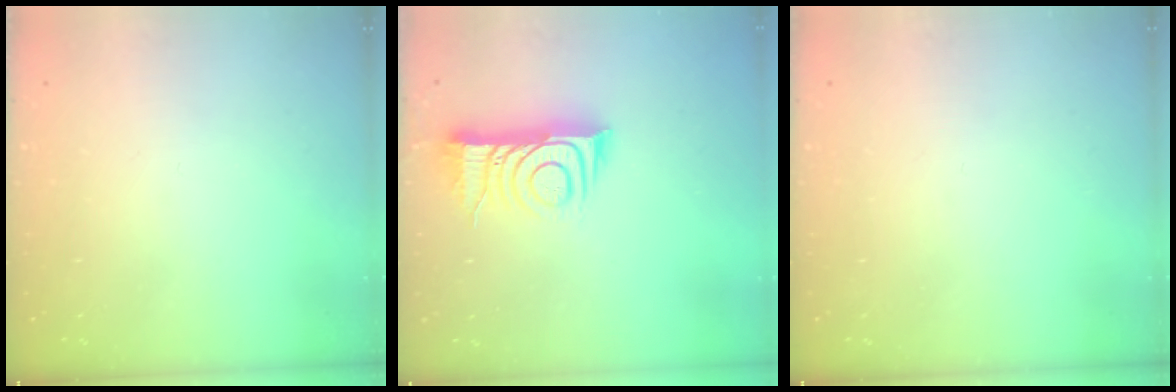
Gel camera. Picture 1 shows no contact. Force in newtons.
{"total": 11.5, "press": 11.4, "slide": 1.1}
{"total": 0.0}